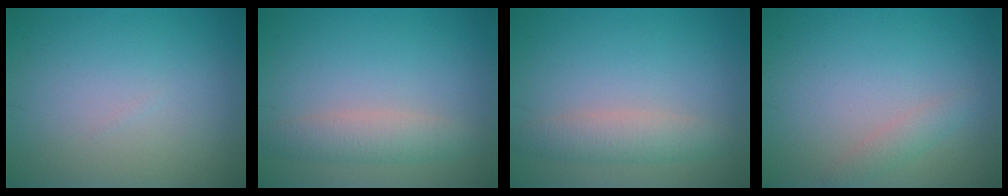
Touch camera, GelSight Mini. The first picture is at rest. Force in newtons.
{"total": 2.8, "press": 2.8, "slide": 0.0}
{"total": 2.8, "press": 2.8, "slide": 0.0}
{"total": 1.4, "press": 1.4, "slide": 0.0}